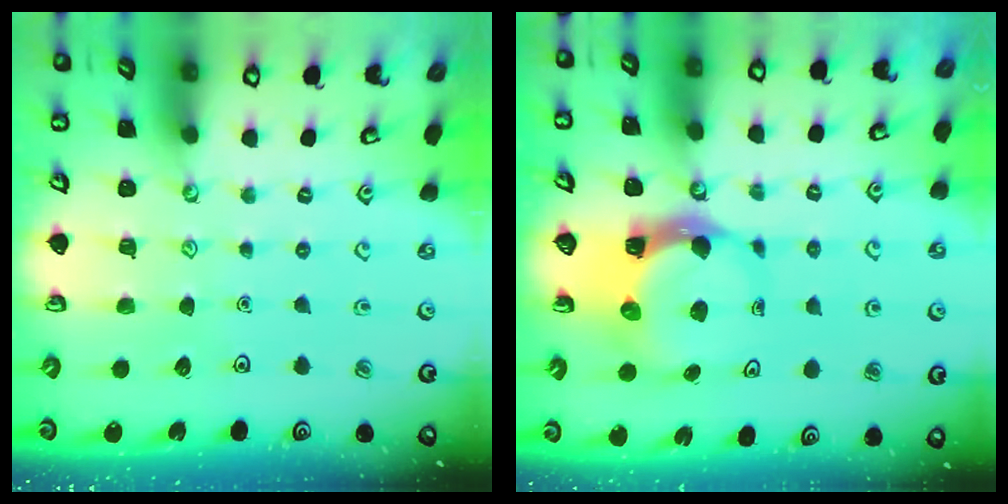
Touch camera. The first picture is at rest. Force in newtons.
{"total": 5.5, "press": 5.5, "slide": 0.9}